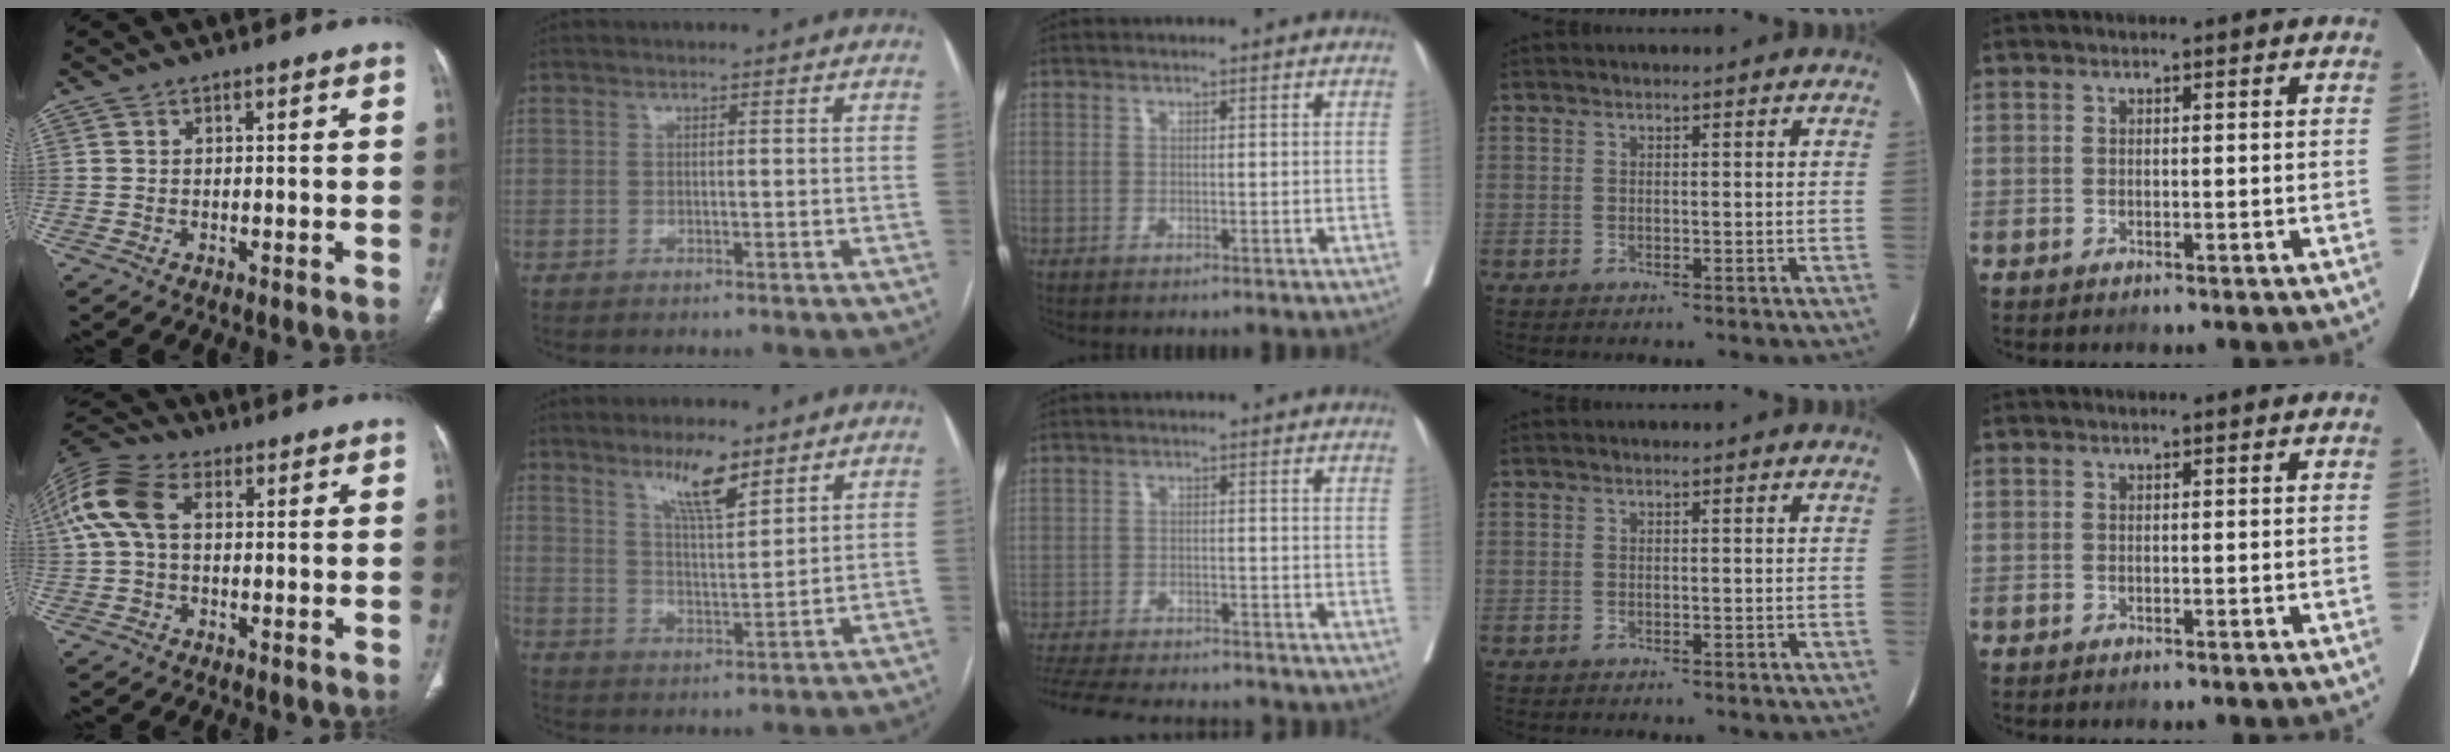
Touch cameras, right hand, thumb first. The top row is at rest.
{"thumb": {"total": 11.7, "force": [2.2, 7.4, 8.8], "torque": [-0.207, 0.036, 0.038]}, "index": {"total": 7.7, "force": [5.4, 1.4, 5.3], "torque": [-0.099, -0.004, 0.098]}, "middle": {"total": 16.1, "force": [-14.6, 3.2, 5.9], "torque": [-0.140, -0.018, -0.209]}}